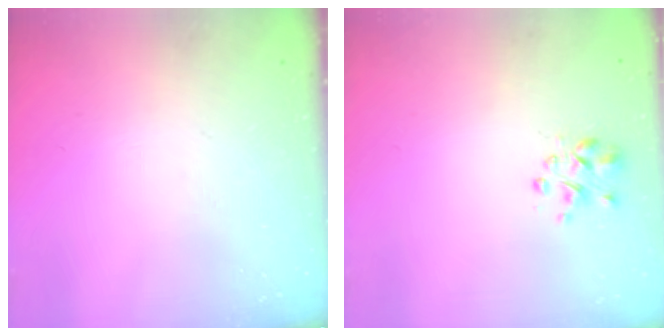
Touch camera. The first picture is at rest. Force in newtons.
{"total": 2.3, "press": 2.2, "slide": 0.4}